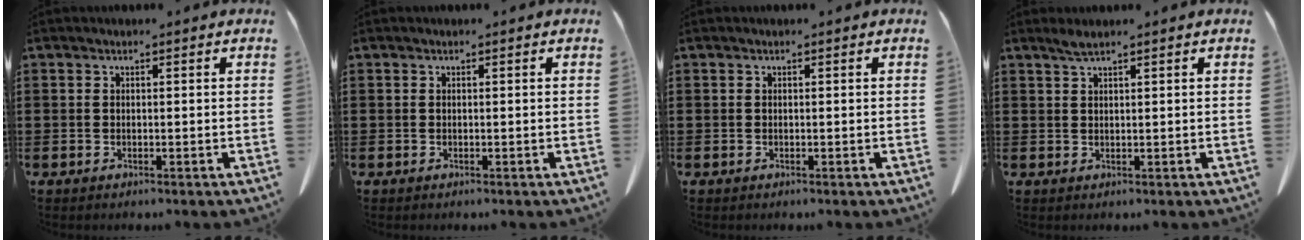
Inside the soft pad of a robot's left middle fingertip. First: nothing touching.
{"total": 0.0}
{"total": 0.0}
{"total": 1.7, "force": [1.2, 0.1, 1.1], "torque": [-0.024, 0.000, 0.022]}